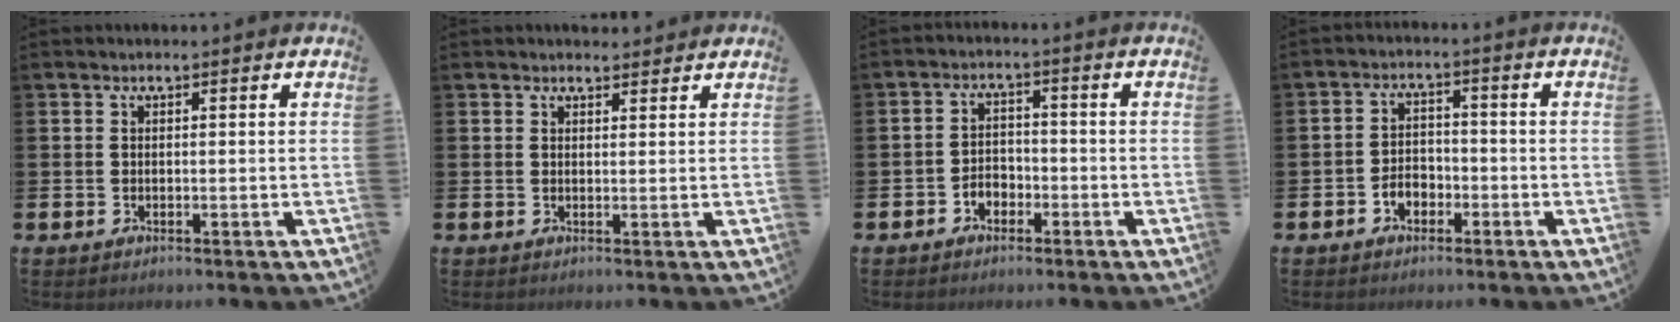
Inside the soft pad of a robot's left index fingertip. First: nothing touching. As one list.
[{"total": 1.8, "force": [1.7, 0.5, 0.0], "torque": [0.004, -0.004, 0.030]}, {"total": 2.6, "force": [-1.8, 1.7, 0.7], "torque": [-0.025, 0.011, -0.038]}, {"total": 2.9, "force": [-1.7, 2.0, 1.2], "torque": [-0.026, 0.007, -0.038]}]